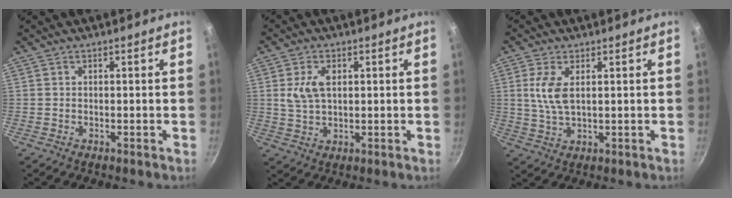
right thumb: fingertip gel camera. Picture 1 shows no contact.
{"total": 5.8, "force": [1.2, 3.6, 4.5], "torque": [-0.078, 0.000, 0.023]}
{"total": 5.7, "force": [1.3, 2.5, 5.0], "torque": [-0.104, -0.003, 0.027]}